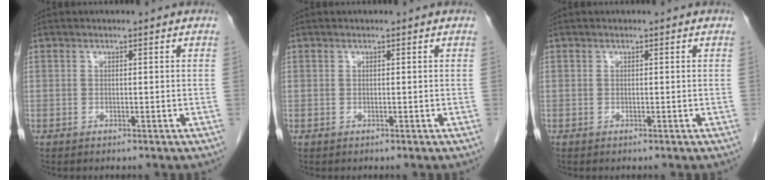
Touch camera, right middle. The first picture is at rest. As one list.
[{"total": 0.0}, {"total": 0.0}]